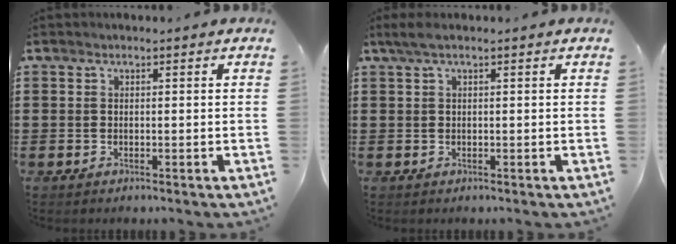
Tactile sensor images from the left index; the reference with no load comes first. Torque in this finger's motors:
{"motor_torque": [0.33, 0.00, 0.20, 0.05]}